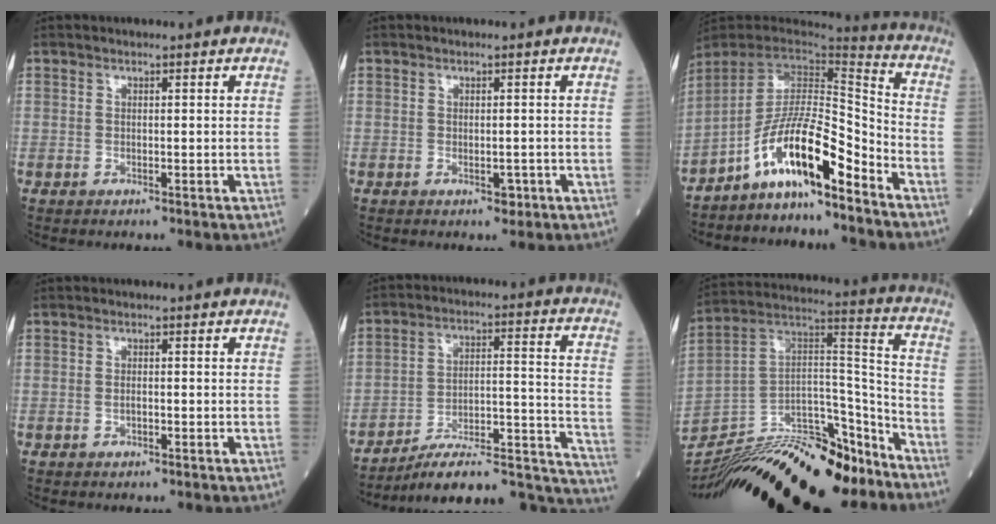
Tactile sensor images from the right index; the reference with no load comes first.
{"total": 1.7, "force": [-0.6, 0.9, 1.3], "torque": [-0.019, -0.001, -0.005]}
{"total": 12.2, "force": [-8.0, 2.0, 9.0], "torque": [-0.161, 0.020, -0.147]}
{"total": 0.9, "force": [-0.3, 0.4, 0.8], "torque": [-0.015, 0.001, -0.005]}
{"total": 21.5, "force": [-19.5, 3.6, 8.4], "torque": [-0.050, 0.056, -0.278]}
{"total": 26.4, "force": [-22.7, 4.6, 12.5], "torque": [-0.224, 0.008, -0.374]}